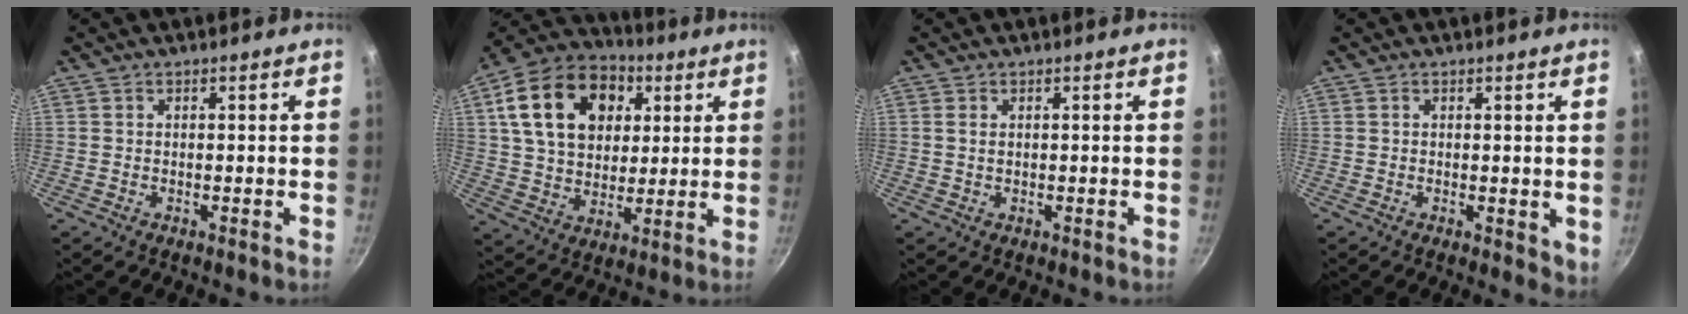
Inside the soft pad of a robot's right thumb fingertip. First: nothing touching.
{"total": 21.4, "force": [6.5, 15.3, 13.5], "torque": [-0.214, 0.006, 0.103]}
{"total": 1.1, "force": [0.3, 0.6, 0.8], "torque": [-0.017, 0.000, 0.004]}
{"total": 3.4, "force": [0.3, 1.6, 2.9], "torque": [-0.034, -0.008, 0.005]}